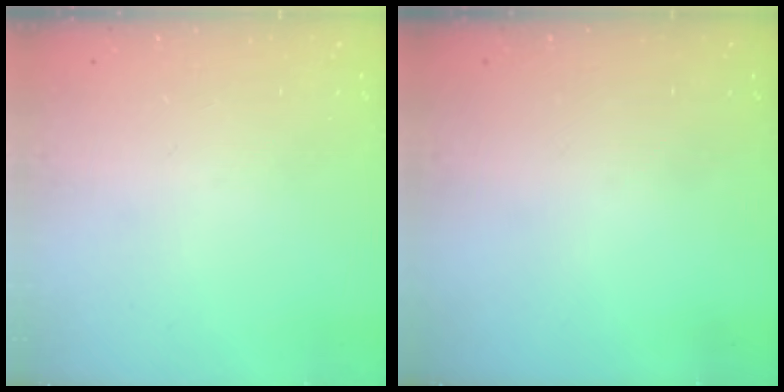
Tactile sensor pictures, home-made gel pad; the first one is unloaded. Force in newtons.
{"total": 0.0}